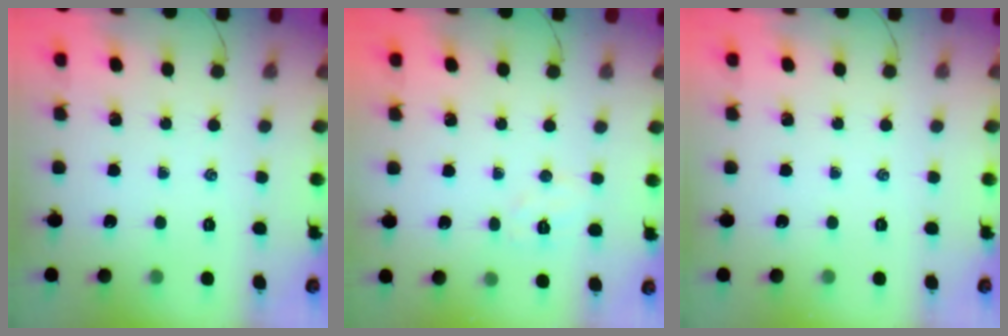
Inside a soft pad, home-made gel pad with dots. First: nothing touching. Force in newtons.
{"total": 4.3, "press": 4.1, "slide": 1.0}
{"total": 0.0}